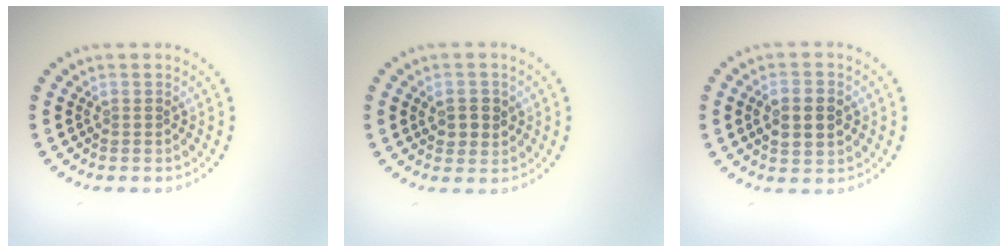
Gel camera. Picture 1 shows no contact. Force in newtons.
{"total": 2.3, "press": 2.2, "slide": 0.5}
{"total": 4.3, "press": 4.3, "slide": 0.4}